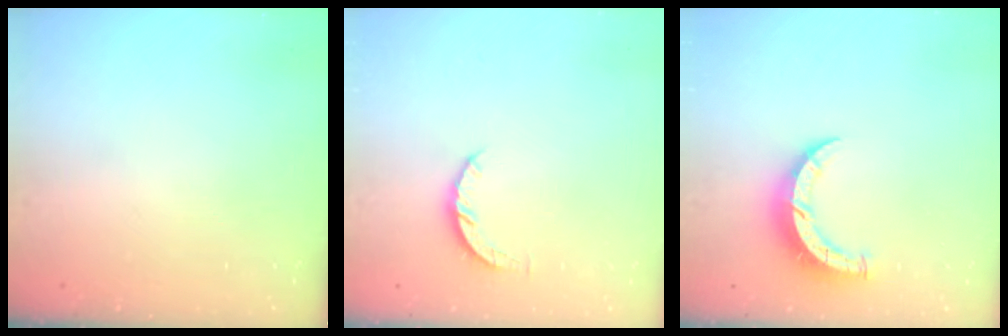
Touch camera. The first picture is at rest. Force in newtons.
{"total": 4.3, "press": 4.3, "slide": 0.5}
{"total": 7.0, "press": 7.0, "slide": 0.4}